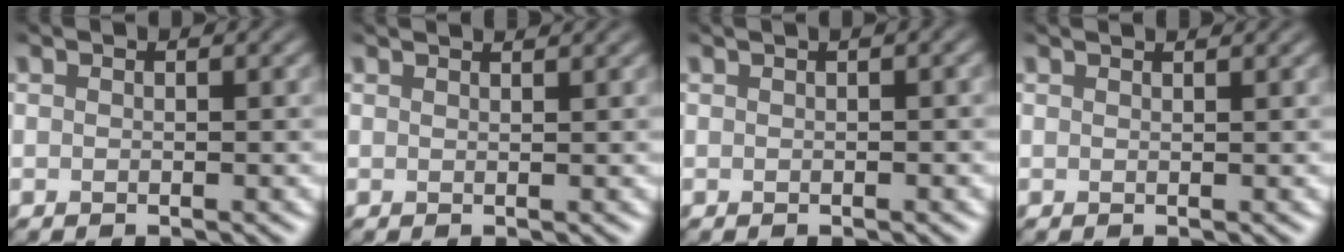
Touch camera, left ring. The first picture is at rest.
{"total": 2.7, "force": [2.2, 0.9, 1.3], "torque": [-0.001, 0.009, 0.000]}
{"total": 1.9, "force": [0.6, 0.6, 1.7], "torque": [-0.018, 0.008, 0.007]}
{"total": 2.1, "force": [1.7, 0.6, 0.9], "torque": [-0.002, 0.004, 0.003]}